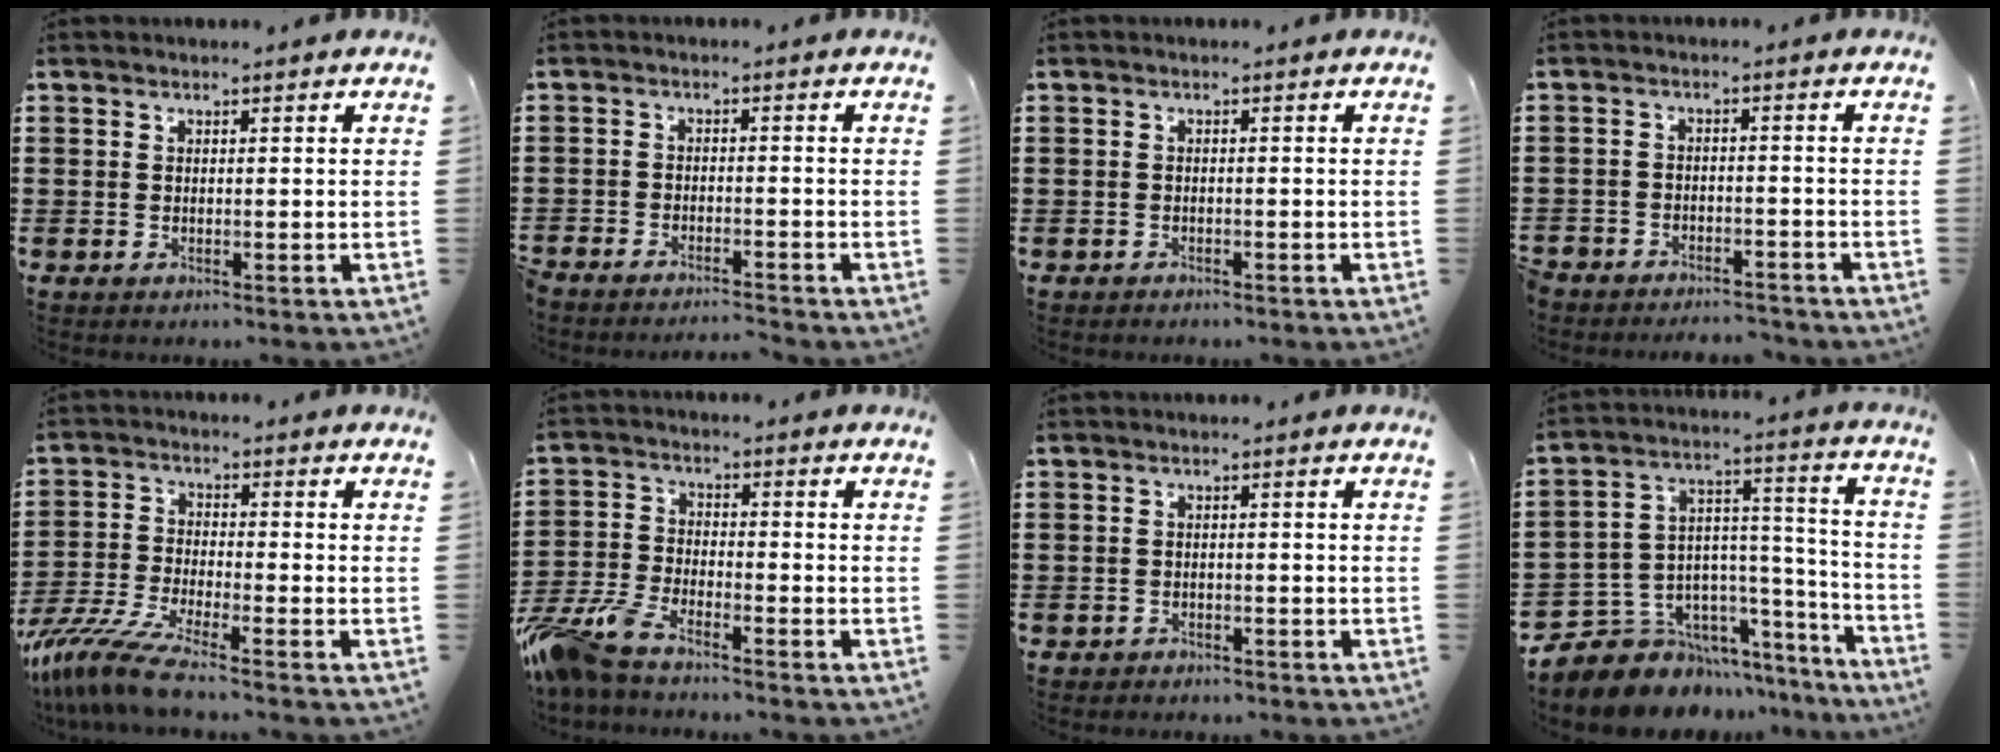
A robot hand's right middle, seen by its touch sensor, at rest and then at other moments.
{"total": 2.9, "force": [-2.9, 0.0, -0.1], "torque": [-0.002, 0.001, -0.063]}
{"total": 0.8, "force": [-0.8, 0.3, 0.0], "torque": [-0.002, 0.001, -0.017]}
{"total": 3.8, "force": [-3.7, 0.5, -0.4], "torque": [0.000, 0.003, -0.081]}
{"total": 7.7, "force": [-6.3, 0.3, 4.4], "torque": [-0.113, -0.018, -0.130]}
{"total": 7.0, "force": [-6.0, 1.3, 3.2], "torque": [-0.102, -0.011, -0.126]}
{"total": 1.1, "force": [-1.0, 0.4, -0.1], "torque": [-0.002, 0.003, -0.023]}
{"total": 8.1, "force": [-6.3, 5.1, 0.4], "torque": [-0.029, 0.003, -0.114]}